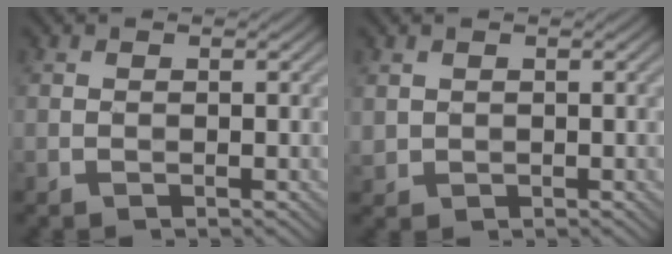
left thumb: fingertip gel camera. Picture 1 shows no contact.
{"total": 1.1, "force": [0.6, 0.9, 0.3], "torque": [-0.012, -0.004, 0.016]}